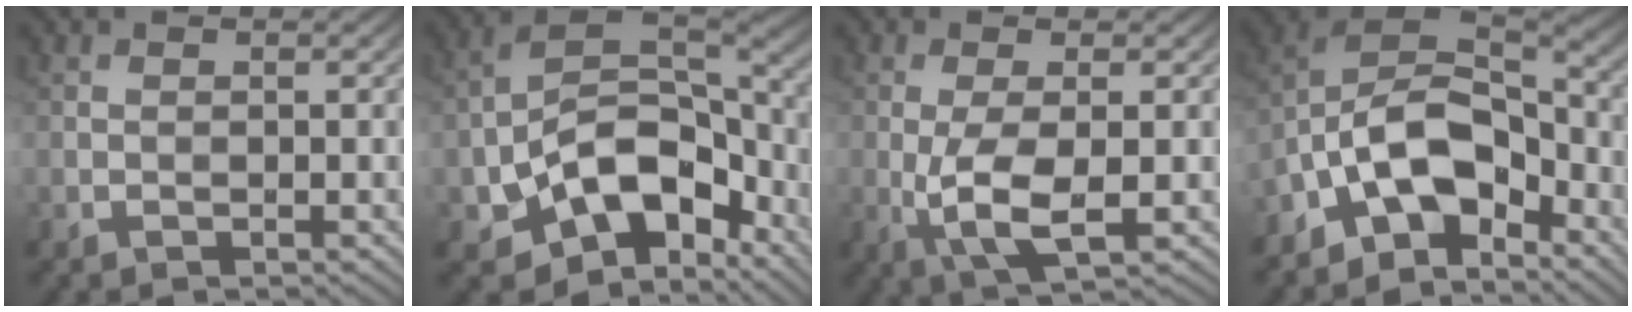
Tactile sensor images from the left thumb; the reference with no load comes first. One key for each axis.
{"total": 13.4, "fx": -5.8, "fy": 8.1, "fz": 8.9, "tx": -0.163, "ty": -0.023, "tz": -0.111}
{"total": 5.6, "fx": -0.9, "fy": 1.8, "fz": 5.2, "tx": -0.113, "ty": -0.005, "tz": -0.017}
{"total": 12.5, "fx": -7.0, "fy": 6.4, "fz": 8.1, "tx": -0.151, "ty": 0.003, "tz": -0.152}